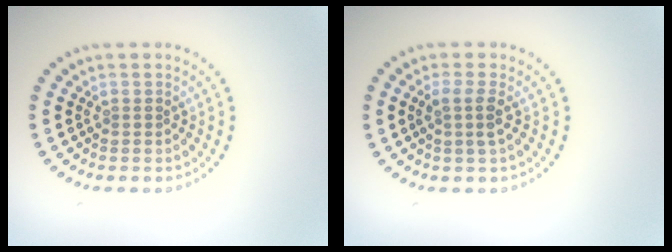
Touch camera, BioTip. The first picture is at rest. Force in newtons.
{"total": 1.8, "press": 1.4, "slide": 1.1}